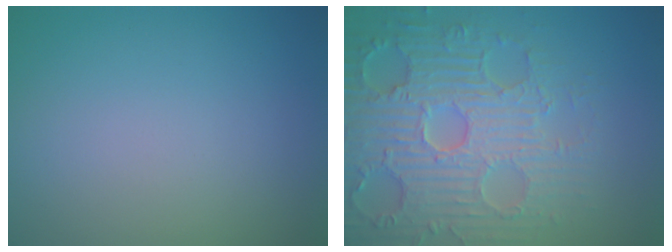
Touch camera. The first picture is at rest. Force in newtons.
{"total": 7.5, "press": 6.1, "slide": 4.3}